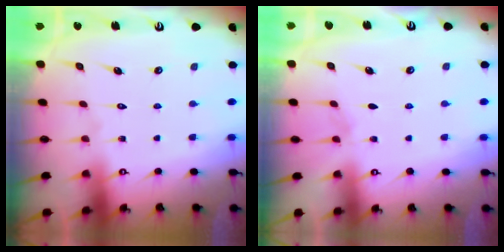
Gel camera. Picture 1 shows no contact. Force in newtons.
{"total": 4.3, "press": 3.5, "slide": 2.6}